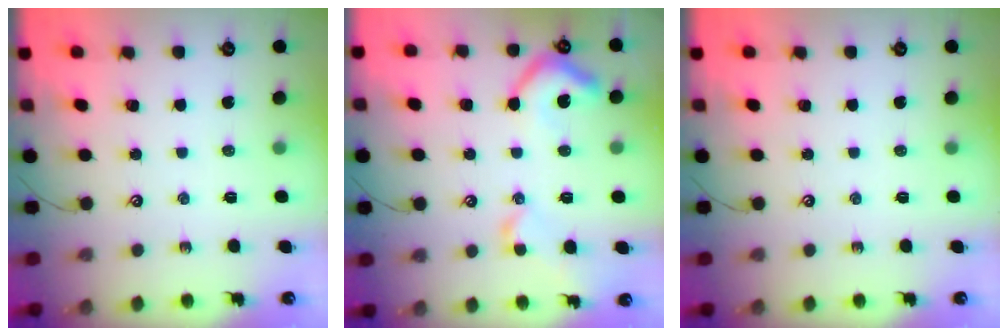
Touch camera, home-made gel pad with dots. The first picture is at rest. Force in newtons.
{"total": 9.4, "press": 9.3, "slide": 1.2}
{"total": 0.0}